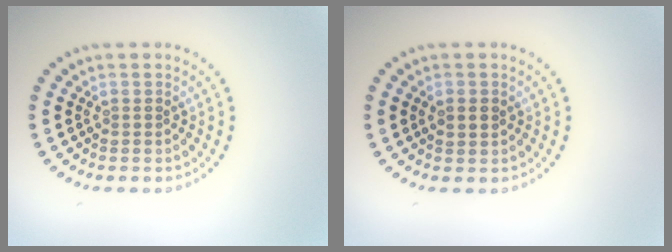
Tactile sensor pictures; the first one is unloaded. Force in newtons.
{"total": 1.7, "press": 1.7, "slide": 0.1}